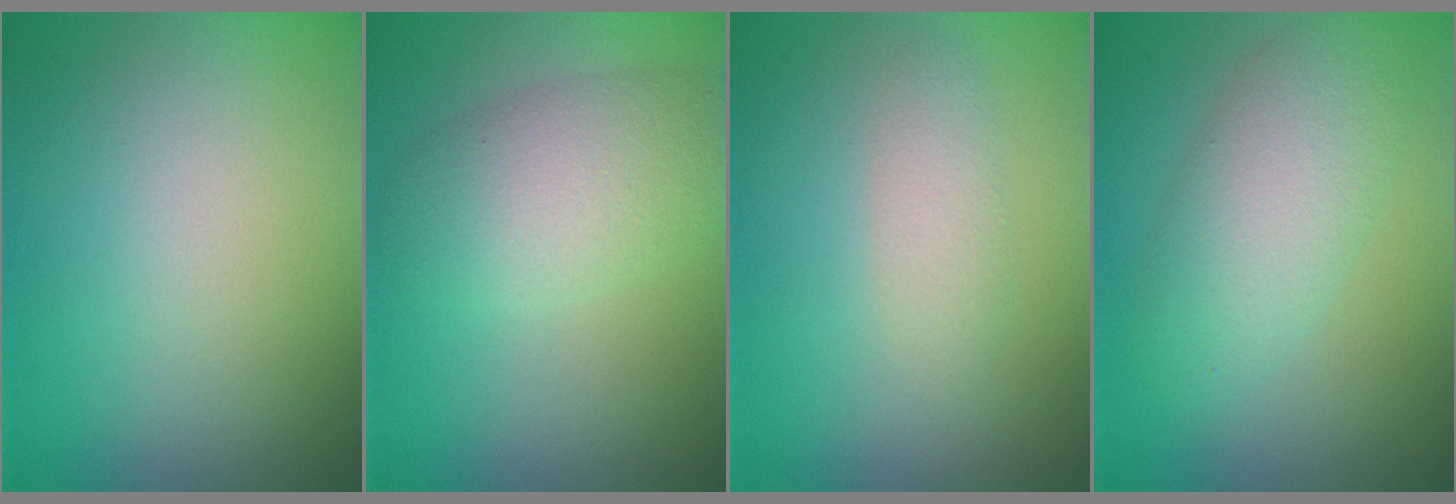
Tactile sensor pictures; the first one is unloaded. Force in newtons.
{"total": 5.1, "press": 5.1, "slide": 0.1}
{"total": 1.7, "press": 1.7, "slide": 0.0}
{"total": 4.9, "press": 4.9, "slide": 0.2}